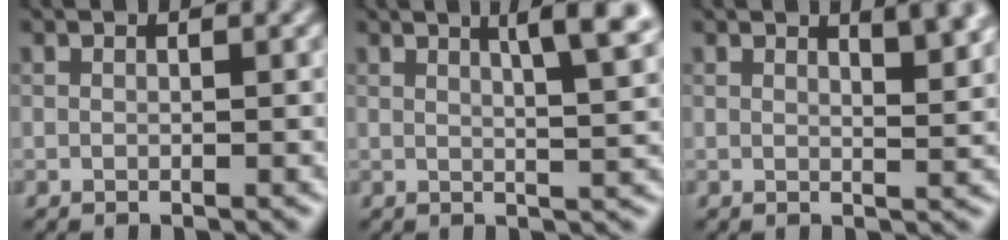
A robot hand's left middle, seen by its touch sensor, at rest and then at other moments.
{"total": 5.8, "force": [2.7, 1.4, 4.9], "torque": [-0.046, 0.013, 0.032]}
{"total": 4.3, "force": [2.5, 1.5, 3.2], "torque": [-0.020, 0.010, 0.027]}